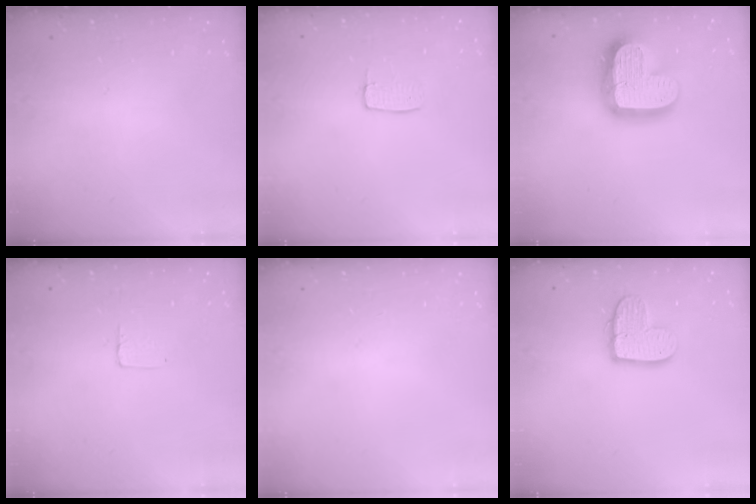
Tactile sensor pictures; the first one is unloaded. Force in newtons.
{"total": 4.8, "press": 4.8, "slide": 0.3}
{"total": 20.7, "press": 20.7, "slide": 1.7}
{"total": 3.7, "press": 3.6, "slide": 0.3}
{"total": 0.0}
{"total": 12.2, "press": 12.1, "slide": 1.1}